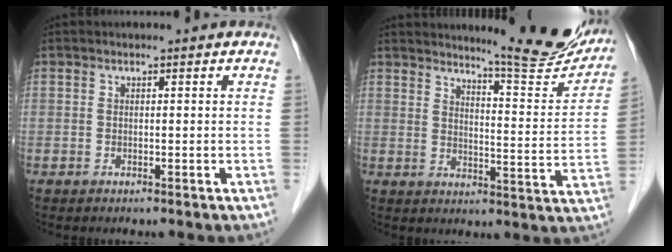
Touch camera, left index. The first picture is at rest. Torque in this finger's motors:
{"motor_torque": [1.02, -1.01, 0.26, 0.05]}